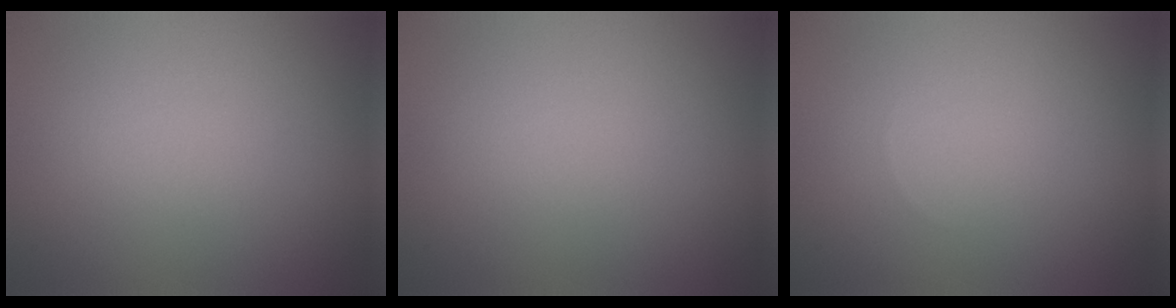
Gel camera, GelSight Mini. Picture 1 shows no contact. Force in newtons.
{"total": 0.0}
{"total": 0.0}